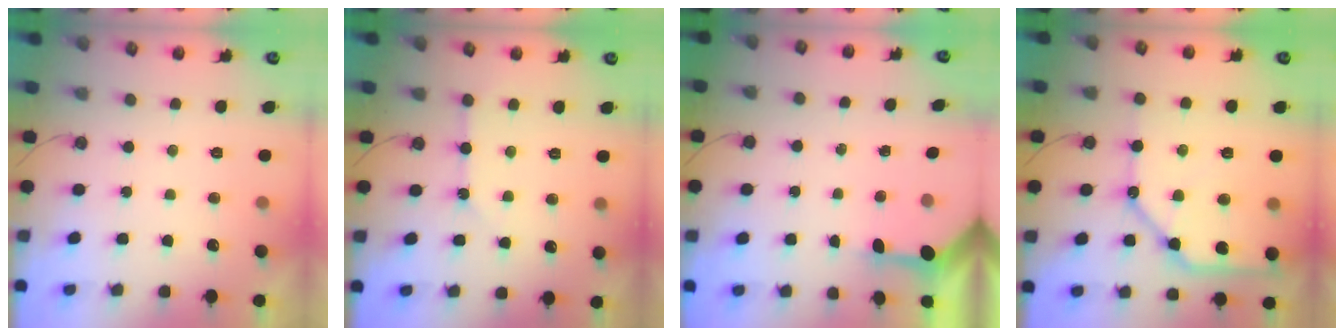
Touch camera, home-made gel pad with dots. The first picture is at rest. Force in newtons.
{"total": 2.7, "press": 2.7, "slide": 0.2}
{"total": 3.3, "press": 3.3, "slide": 0.4}
{"total": 17.0, "press": 16.9, "slide": 2.0}